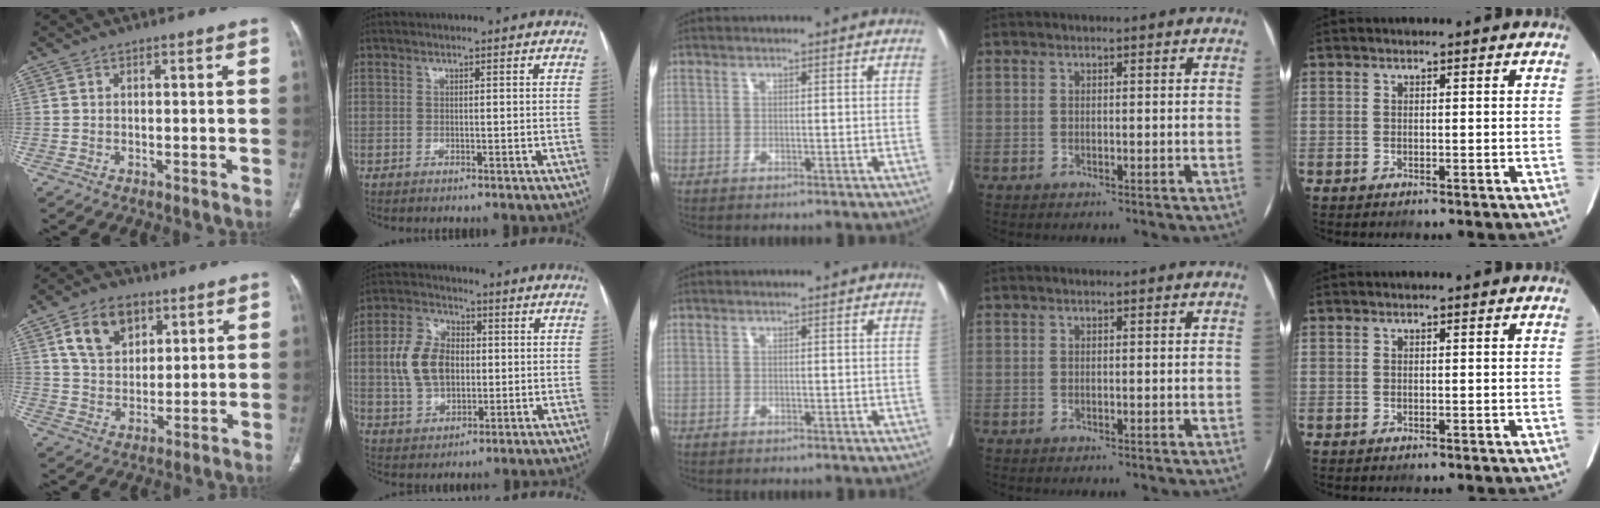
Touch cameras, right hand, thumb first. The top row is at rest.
{"thumb": {"total": 11.0, "force": [5.2, 7.3, 6.3], "torque": [-0.082, -0.017, 0.098]}, "index": {"total": 10.6, "force": [0.6, 7.3, 7.7], "torque": [-0.172, 0.025, 0.017]}}